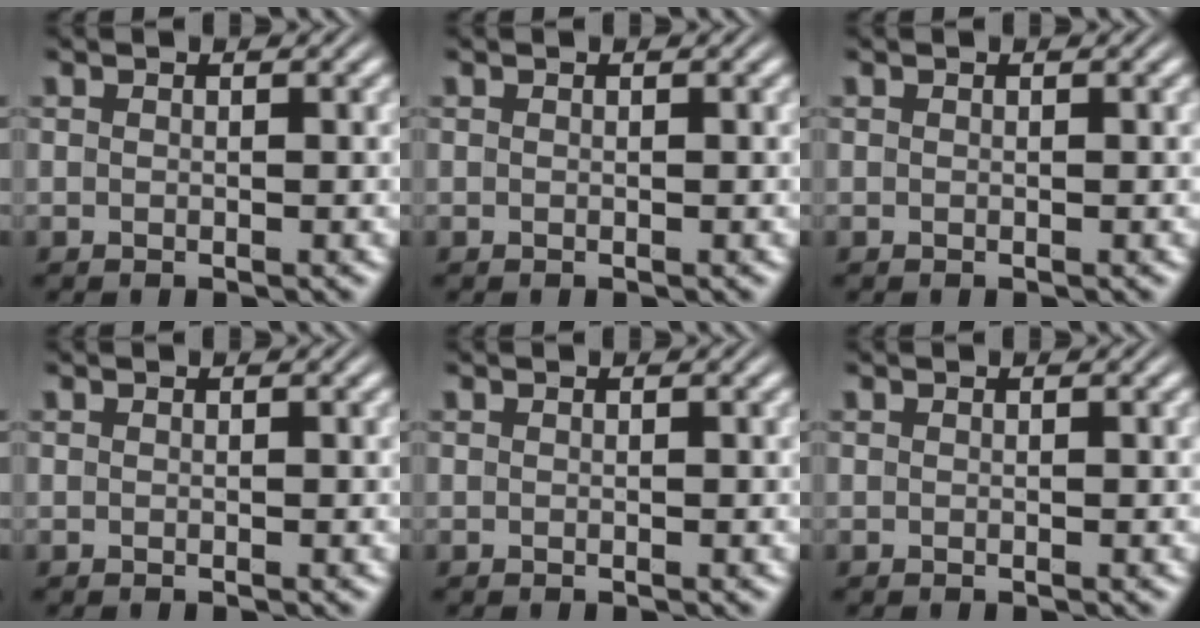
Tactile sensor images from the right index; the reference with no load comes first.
{"total": 0.0}
{"total": 0.0}
{"total": 0.0}
{"total": 0.0}
{"total": 0.0}